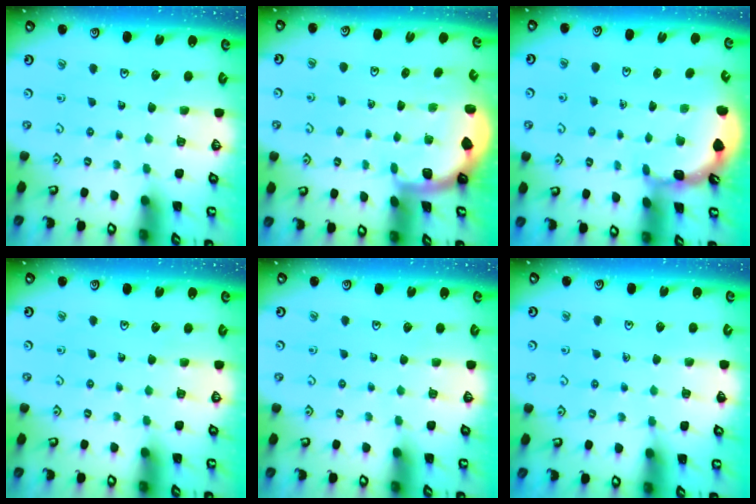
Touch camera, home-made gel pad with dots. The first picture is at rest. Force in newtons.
{"total": 1.4, "press": 1.4, "slide": 0.1}
{"total": 2.0, "press": 2.0, "slide": 0.4}
{"total": 0.0}
{"total": 0.0}
{"total": 3.9, "press": 3.8, "slide": 0.6}